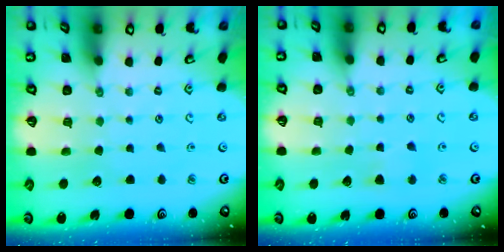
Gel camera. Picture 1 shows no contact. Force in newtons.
{"total": 2.5, "press": 2.5, "slide": 0.5}